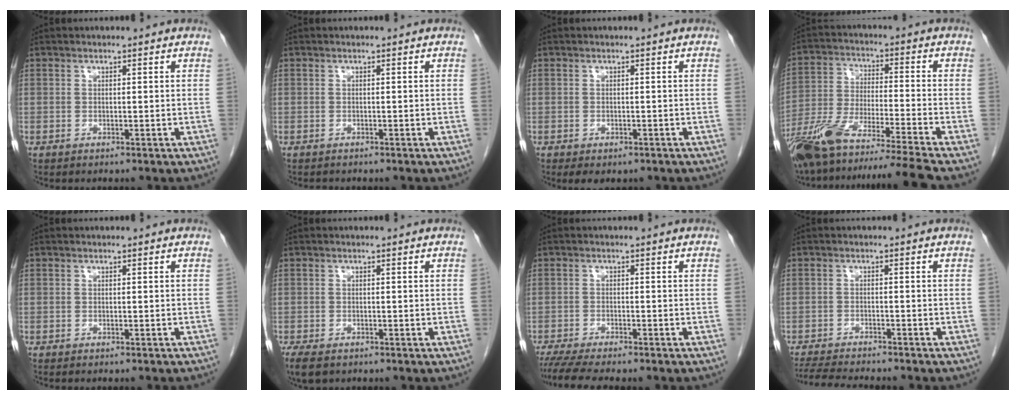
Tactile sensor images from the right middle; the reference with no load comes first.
{"total": 0.8, "force": [-0.7, 0.3, 0.1], "torque": [-0.009, -0.002, -0.011]}
{"total": 3.2, "force": [-2.2, 1.7, 1.6], "torque": [-0.015, -0.003, -0.024]}
{"total": 18.5, "force": [-15.8, -2.0, 9.4], "torque": [-0.180, -0.033, -0.276]}
{"total": 2.6, "force": [-2.3, 0.1, 1.1], "torque": [-0.017, -0.001, -0.026]}
{"total": 5.5, "force": [-3.8, 2.8, 2.9], "torque": [-0.057, -0.012, -0.059]}
{"total": 8.7, "force": [-7.4, 1.0, 4.4], "torque": [-0.065, -0.013, -0.114]}
{"total": 9.3, "force": [-8.5, 0.8, 3.7], "torque": [-0.058, -0.013, -0.131]}